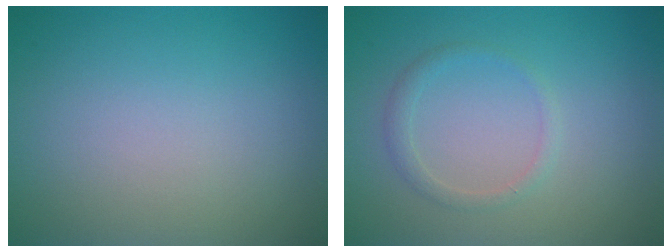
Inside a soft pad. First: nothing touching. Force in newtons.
{"total": 1.3, "press": 1.3, "slide": 0.0}